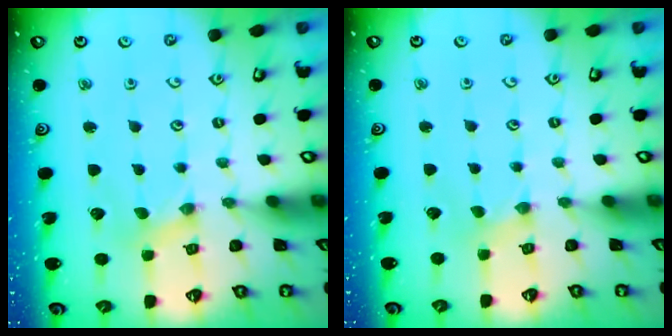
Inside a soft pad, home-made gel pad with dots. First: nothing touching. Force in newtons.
{"total": 1.2, "press": 1.2, "slide": 0.3}